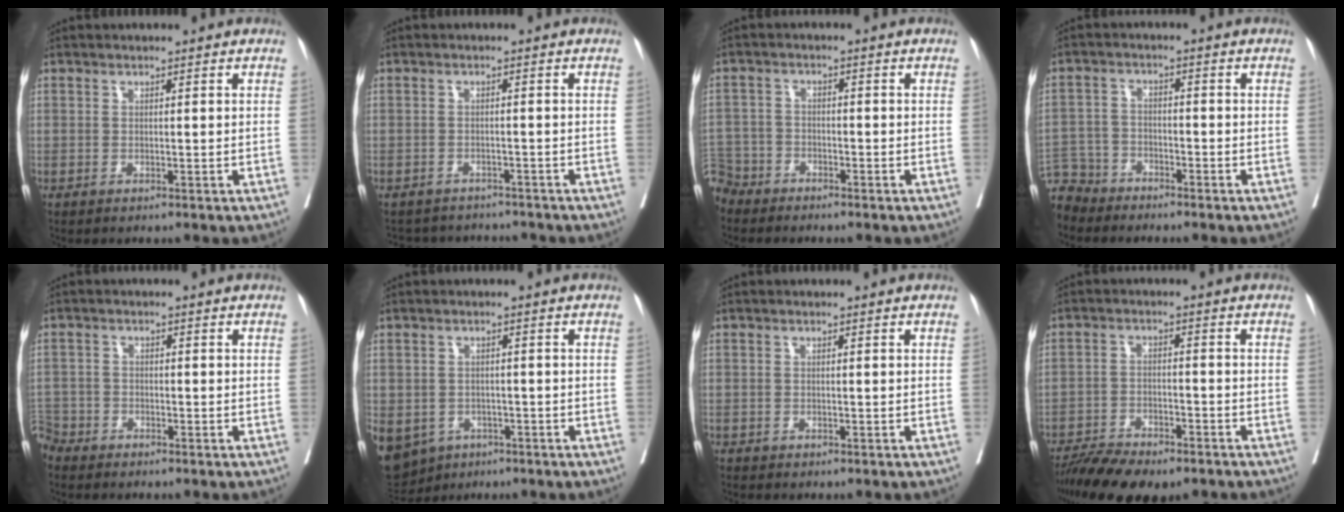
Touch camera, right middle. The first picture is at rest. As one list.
[{"total": 7.2, "force": [-6.9, 1.9, 0.6], "torque": [-0.013, 0.008, -0.088]}, {"total": 6.0, "force": [-5.2, 2.9, -0.5], "torque": [0.007, -0.003, -0.106]}, {"total": 6.6, "force": [-6.1, 2.6, -0.8], "torque": [0.014, 0.001, -0.121]}, {"total": 3.9, "force": [-3.6, 1.5, -0.3], "torque": [0.007, -0.005, -0.076]}, {"total": 14.9, "force": [-7.4, 11.8, 5.5], "torque": [-0.171, -0.007, -0.093]}, {"total": 1.0, "force": [-0.9, 0.4, 0.0], "torque": [-0.008, -0.001, -0.018]}, {"total": 10.8, "force": [-8.8, 2.8, 5.5], "torque": [-0.092, -0.015, -0.143]}]